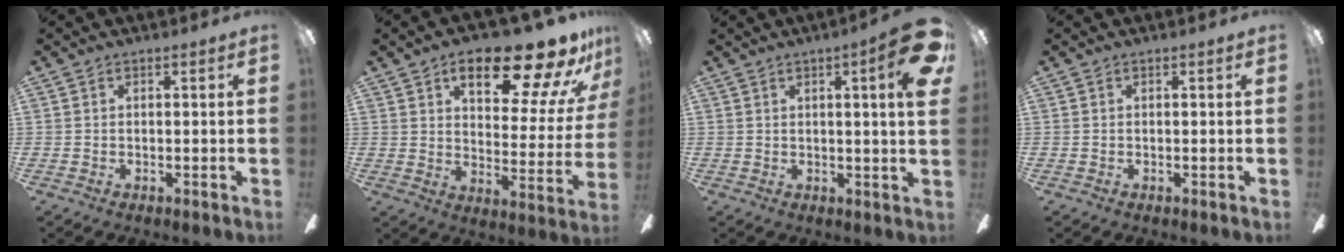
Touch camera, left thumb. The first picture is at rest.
{"total": 21.1, "force": [13.8, 7.4, 14.2], "torque": [-0.201, -0.081, 0.217]}
{"total": 9.7, "force": [3.9, 1.5, 8.8], "torque": [-0.115, -0.017, 0.058]}
{"total": 0.0}